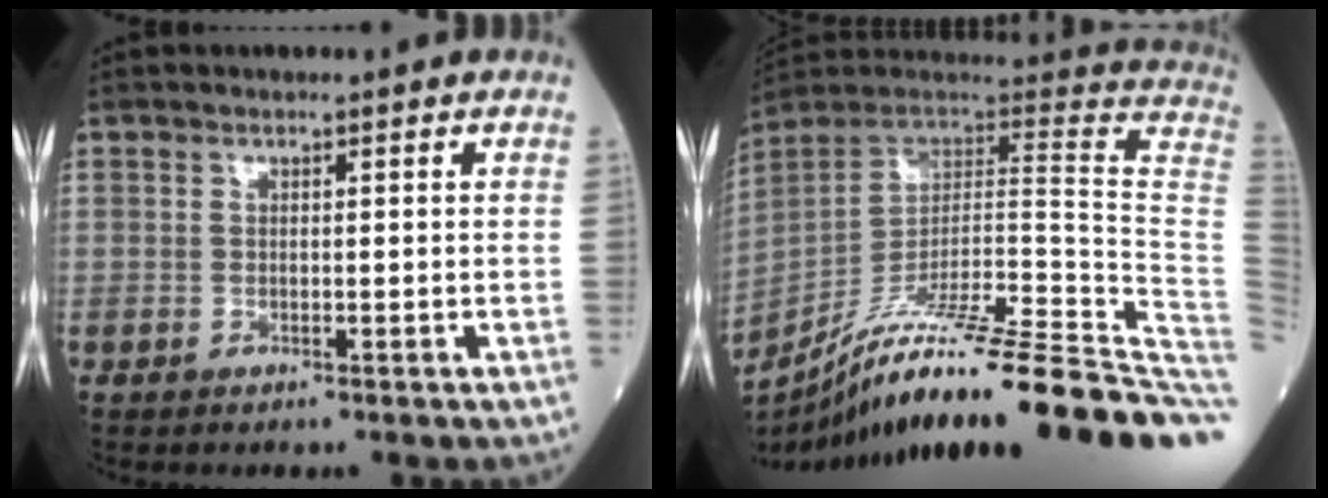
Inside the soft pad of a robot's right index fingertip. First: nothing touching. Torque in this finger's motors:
{"motor_torque": [-0.01, -2.07, 0.01, -0.01]}